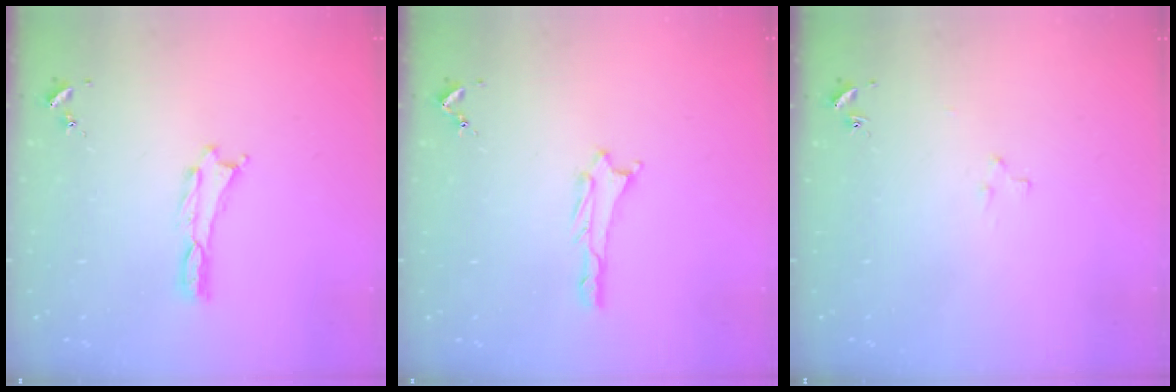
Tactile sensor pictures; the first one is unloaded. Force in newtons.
{"total": 0.9, "press": 0.9, "slide": 0.1}
{"total": 2.4, "press": 2.4, "slide": 0.2}